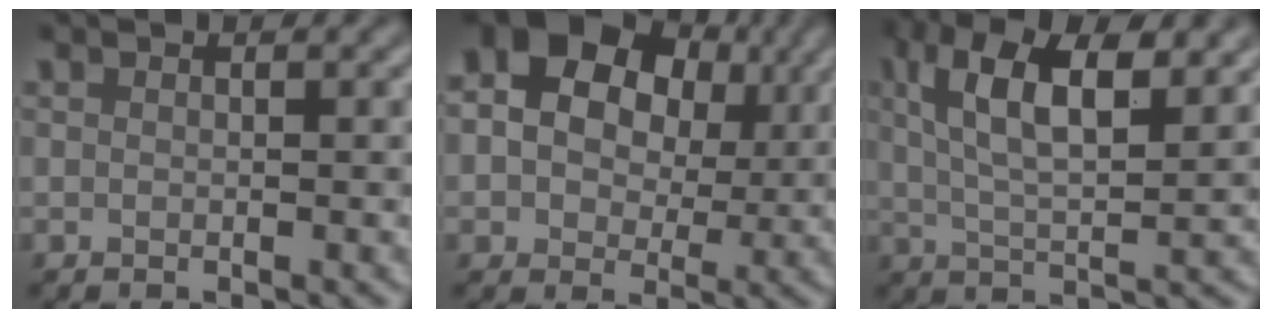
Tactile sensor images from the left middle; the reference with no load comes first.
{"total": 12.1, "force": [4.3, 8.8, 7.1], "torque": [-0.110, 0.040, 0.059]}
{"total": 8.6, "force": [3.5, 3.3, 7.1], "torque": [-0.129, 0.010, 0.059]}